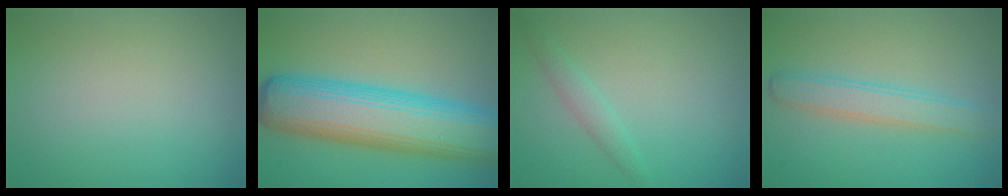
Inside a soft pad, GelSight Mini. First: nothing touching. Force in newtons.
{"total": 11.9, "press": 11.9, "slide": 0.2}
{"total": 1.4, "press": 1.4, "slide": 0.1}
{"total": 3.2, "press": 3.2, "slide": 0.1}